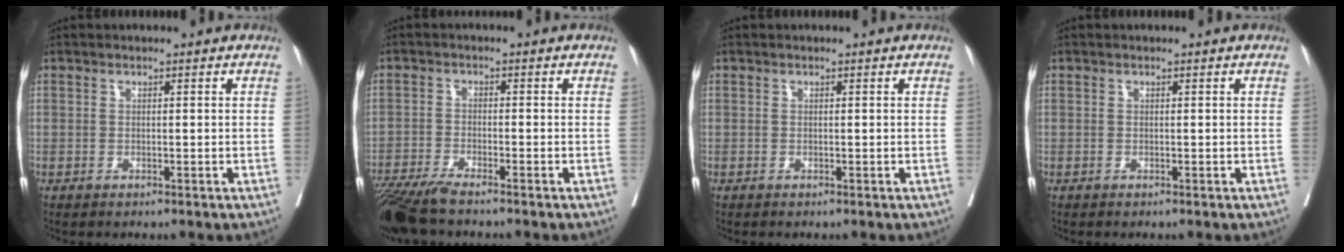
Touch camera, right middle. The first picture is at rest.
{"total": 7.4, "force": [-6.3, 0.1, 3.9], "torque": [-0.062, -0.022, -0.114]}
{"total": 0.0}
{"total": 0.0}